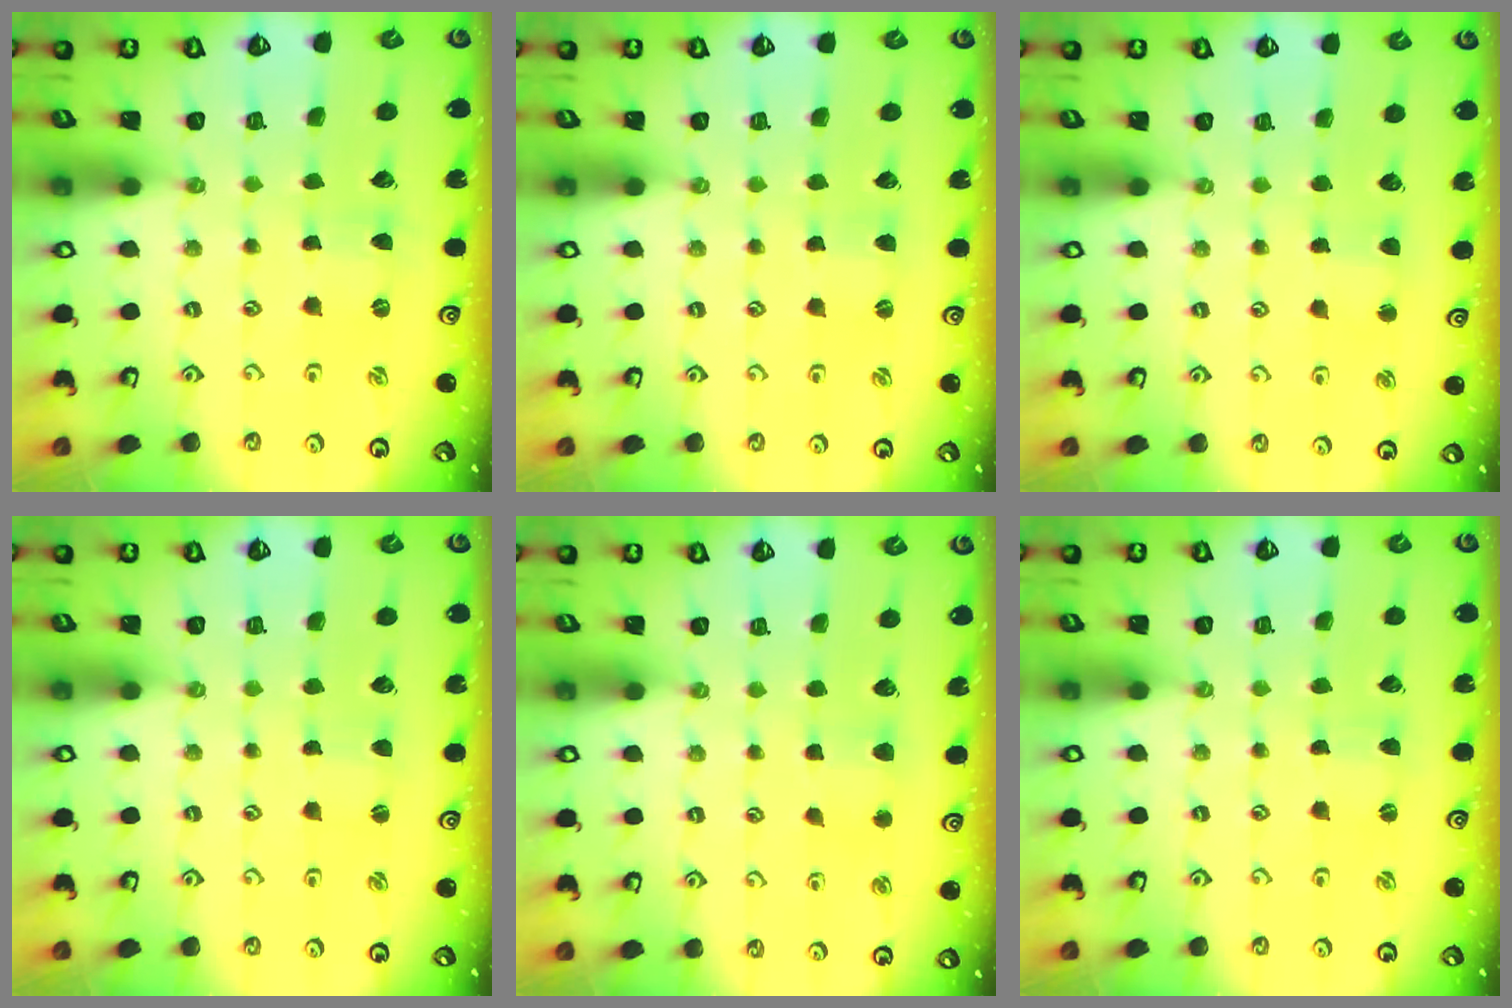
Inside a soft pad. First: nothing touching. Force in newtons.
{"total": 1.0, "press": 1.0, "slide": 0.3}
{"total": 2.4, "press": 2.4, "slide": 0.3}
{"total": 0.5, "press": 0.5, "slide": 0.1}
{"total": 2.5, "press": 2.4, "slide": 0.5}
{"total": 0.0}